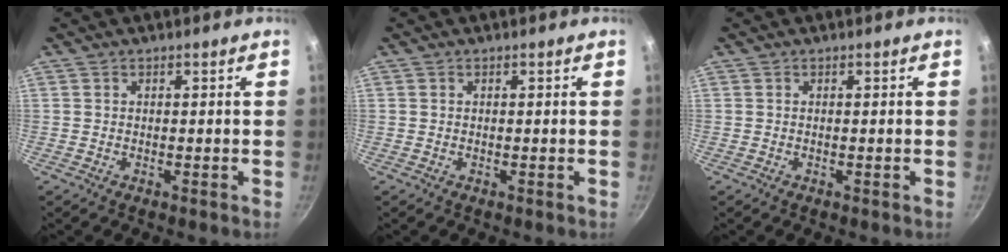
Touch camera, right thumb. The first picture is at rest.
{"total": 0.0}
{"total": 0.0}